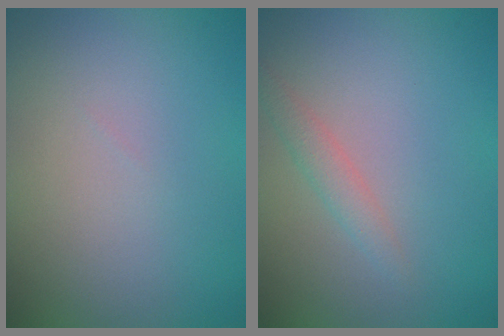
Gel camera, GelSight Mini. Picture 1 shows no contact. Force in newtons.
{"total": 1.3, "press": 1.3, "slide": 0.1}